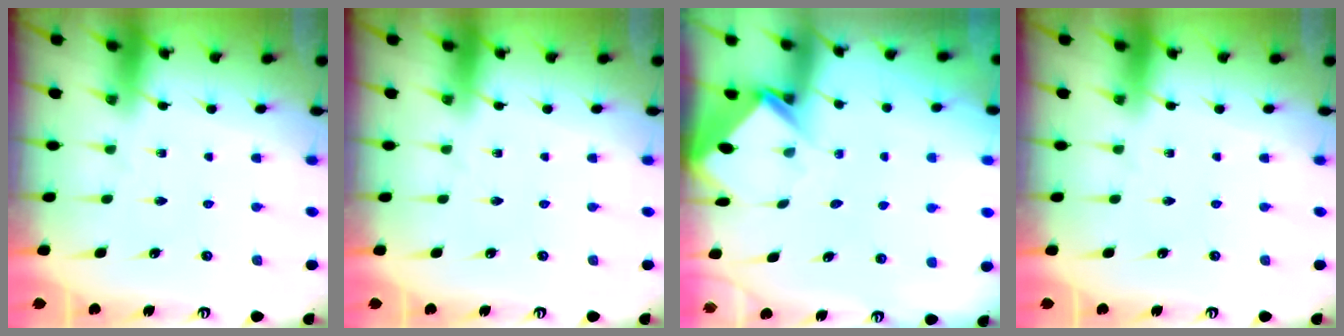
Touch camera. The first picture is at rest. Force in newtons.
{"total": 0.0}
{"total": 3.9, "press": 3.9, "slide": 0.3}
{"total": 0.0}